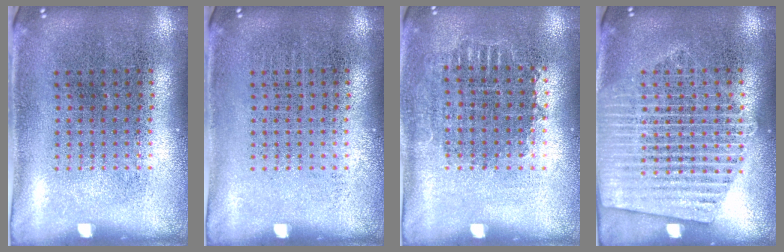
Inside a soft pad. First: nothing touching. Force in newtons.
{"total": 0.0}
{"total": 0.8, "press": 0.7, "slide": 0.3}
{"total": 1.9, "press": 1.9, "slide": 0.3}